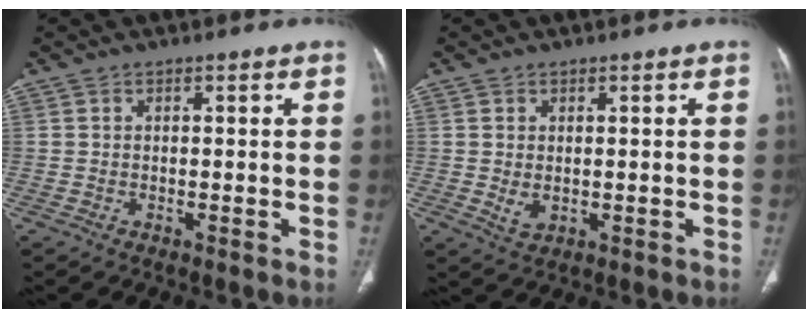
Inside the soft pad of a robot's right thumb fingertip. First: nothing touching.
{"total": 2.6, "force": [0.0, 1.8, 2.0], "torque": [-0.035, -0.007, 0.010]}